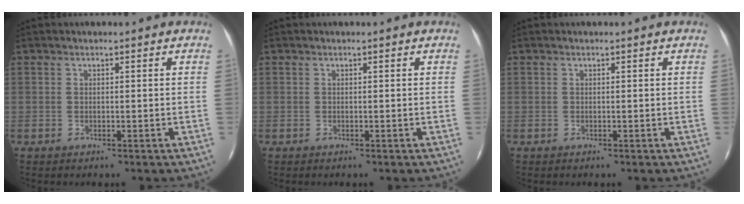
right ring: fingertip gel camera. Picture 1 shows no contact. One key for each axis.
{"total": 0.0}
{"total": 0.0}